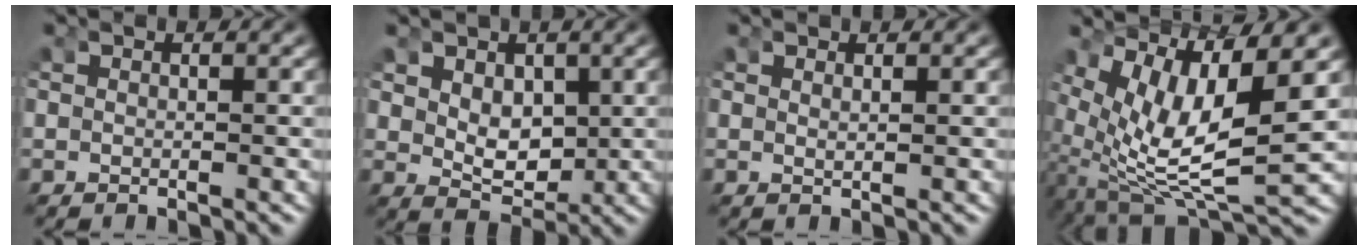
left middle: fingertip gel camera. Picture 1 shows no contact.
{"total": 3.0, "force": [0.7, 2.2, 2.0], "torque": [-0.040, -0.028, 0.027]}
{"total": 0.7, "force": [0.4, -0.4, 0.3], "torque": [-0.010, -0.009, 0.015]}
{"total": 11.6, "force": [-0.7, 7.4, 9.0], "torque": [-0.181, -0.049, 0.010]}